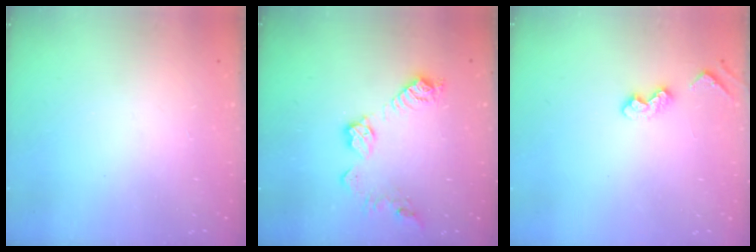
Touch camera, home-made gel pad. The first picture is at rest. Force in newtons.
{"total": 10.8, "press": 10.8, "slide": 0.6}
{"total": 4.7, "press": 4.7, "slide": 0.8}